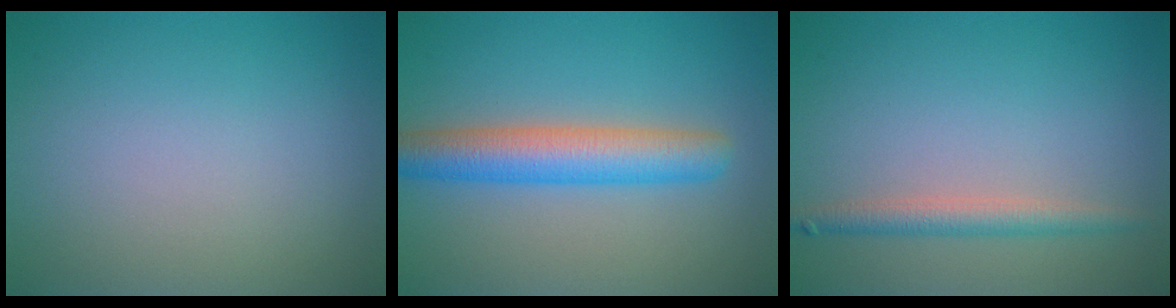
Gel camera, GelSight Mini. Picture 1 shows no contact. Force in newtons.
{"total": 5.4, "press": 5.4, "slide": 0.2}
{"total": 2.2, "press": 2.2, "slide": 0.1}